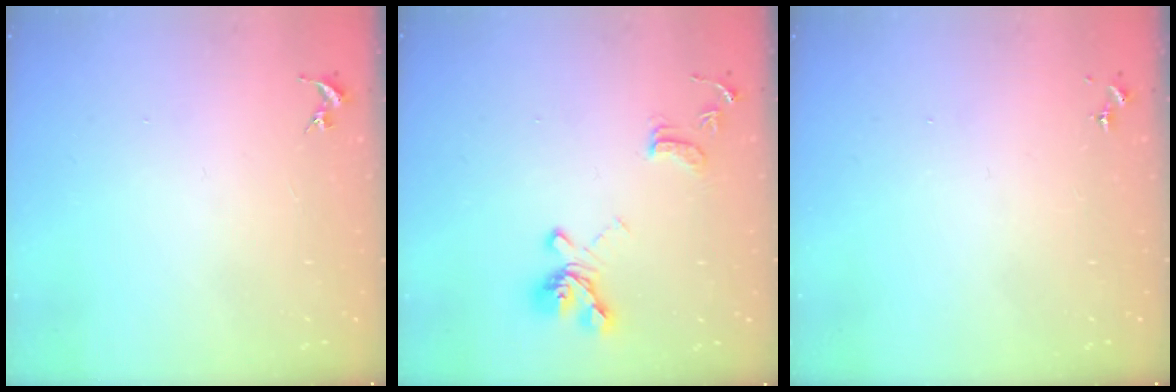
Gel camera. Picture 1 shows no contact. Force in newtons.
{"total": 14.9, "press": 14.8, "slide": 1.5}
{"total": 0.0}